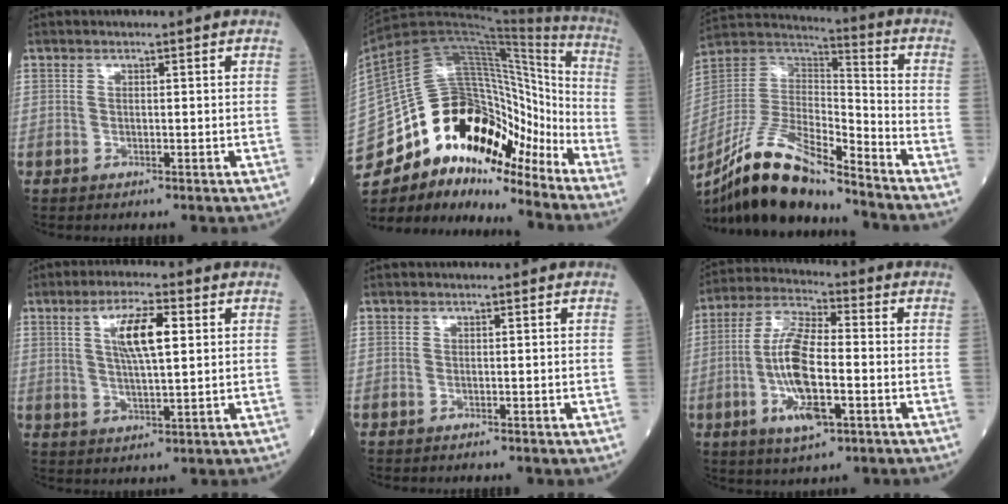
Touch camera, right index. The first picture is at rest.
{"total": 24.7, "force": [-16.3, 10.3, 15.4], "torque": [-0.296, 0.053, -0.268]}
{"total": 18.1, "force": [-14.9, 3.2, 9.7], "torque": [-0.197, 0.005, -0.278]}
{"total": 7.8, "force": [2.2, 1.4, 7.4], "torque": [-0.135, 0.008, 0.042]}
{"total": 0.0}
{"total": 12.3, "force": [-2.8, 3.4, 11.5], "torque": [-0.235, -0.003, -0.051]}